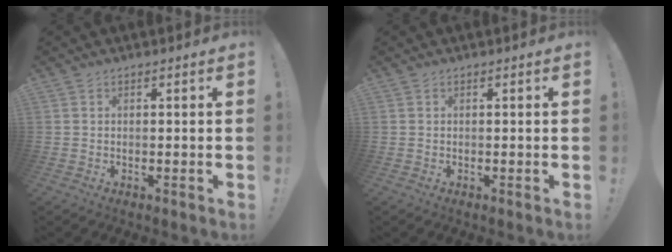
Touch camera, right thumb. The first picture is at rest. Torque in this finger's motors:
{"motor_torque": [0.00, 0.00, 0.06, 0.05, 0.00]}